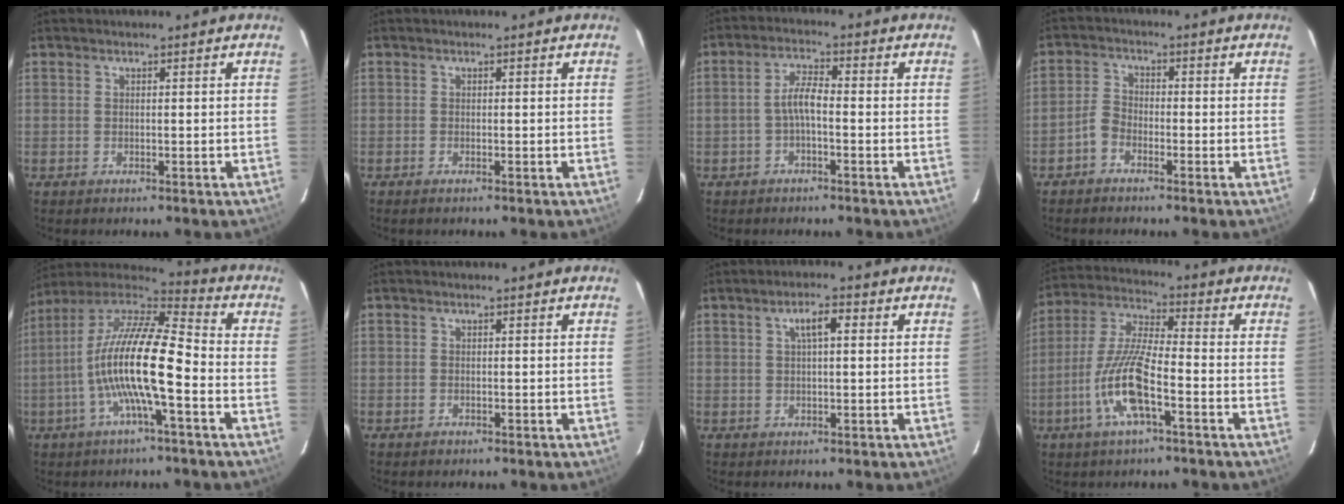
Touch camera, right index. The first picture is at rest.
{"total": 0.7, "force": [-0.6, 0.2, 0.3], "torque": [-0.008, -0.003, -0.013]}
{"total": 3.6, "force": [-1.3, 1.0, 3.2], "torque": [-0.066, 0.013, -0.026]}
{"total": 3.1, "force": [-2.1, 1.8, 1.3], "torque": [-0.032, 0.011, -0.045]}
{"total": 16.3, "force": [-4.2, 2.8, 15.5], "torque": [-0.281, 0.000, -0.088]}
{"total": 0.8, "force": [-0.6, 0.6, 0.1], "torque": [-0.001, 0.001, -0.009]}
{"total": 3.7, "force": [1.1, 1.1, 3.3], "torque": [-0.062, 0.011, 0.021]}
{"total": 13.4, "force": [-5.3, 2.5, 12.1], "torque": [-0.254, -0.005, -0.109]}